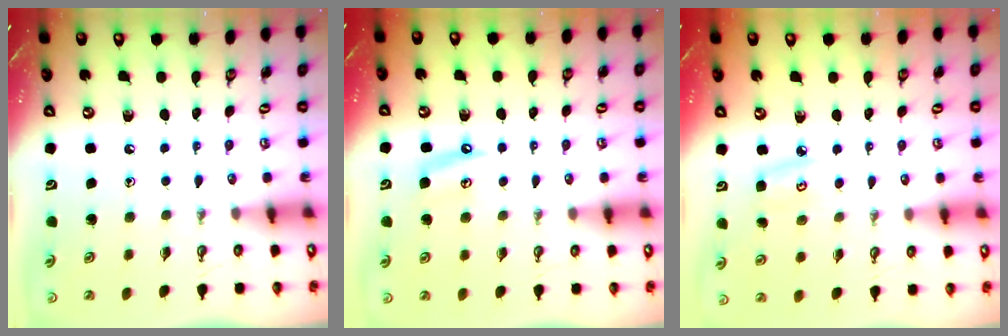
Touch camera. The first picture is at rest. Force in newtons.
{"total": 4.6, "press": 4.6, "slide": 0.4}
{"total": 5.6, "press": 5.6, "slide": 0.6}